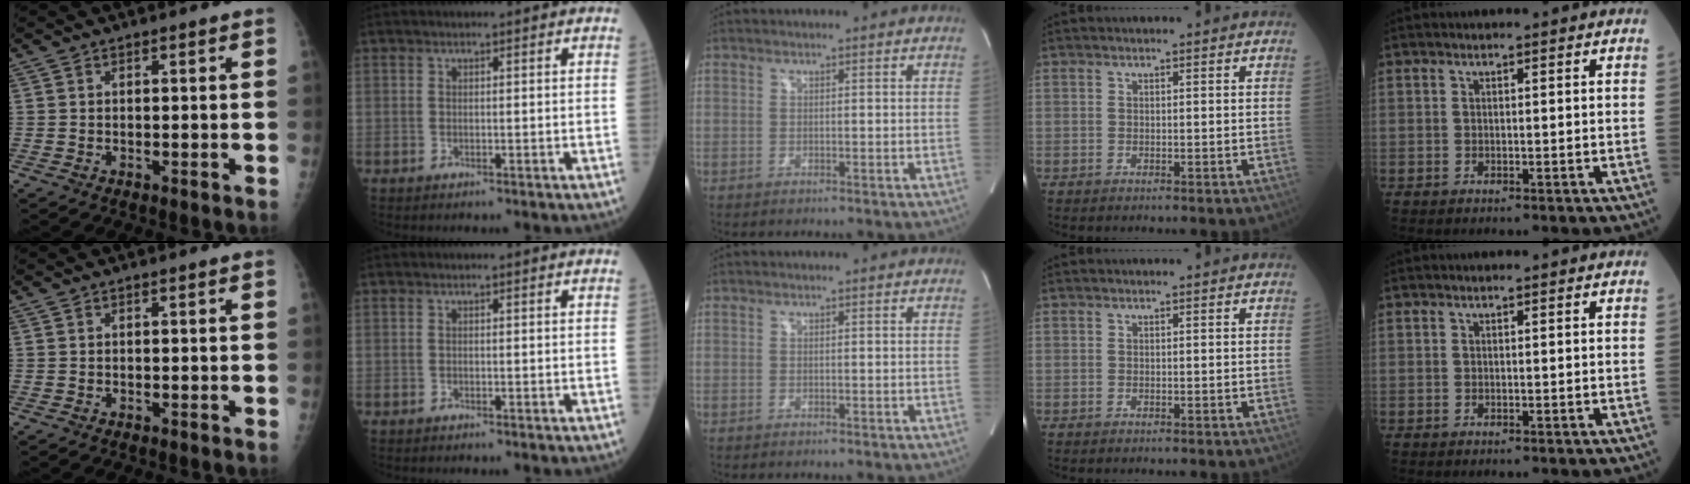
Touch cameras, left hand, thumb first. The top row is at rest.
{}